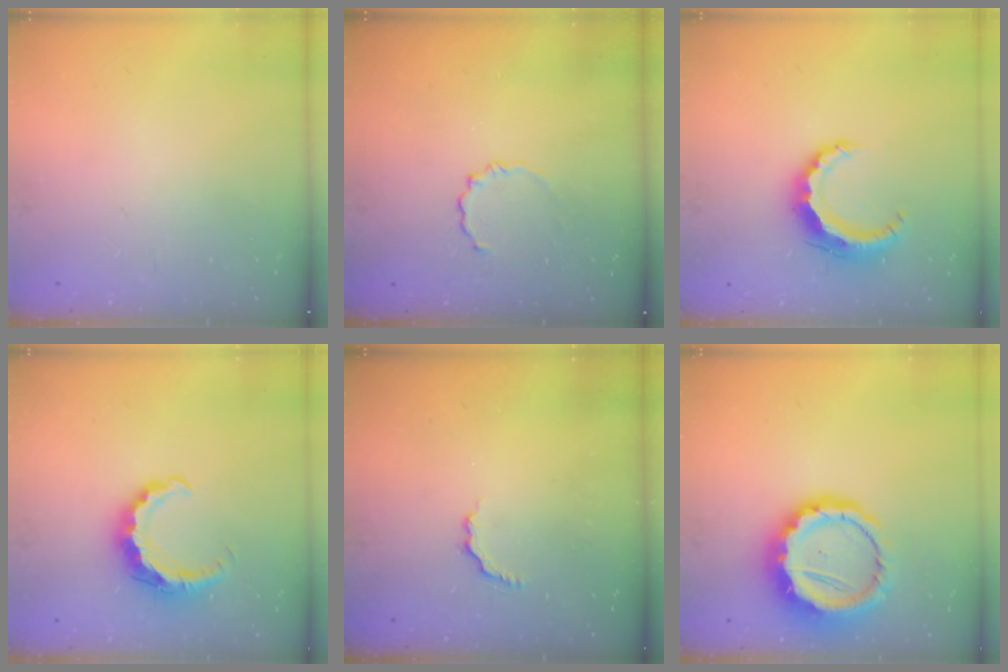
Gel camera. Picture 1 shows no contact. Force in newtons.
{"total": 3.1, "press": 2.9, "slide": 1.1}
{"total": 8.5, "press": 8.5, "slide": 0.1}
{"total": 8.3, "press": 8.3, "slide": 0.9}
{"total": 2.8, "press": 2.6, "slide": 0.9}
{"total": 14.2, "press": 13.9, "slide": 2.8}